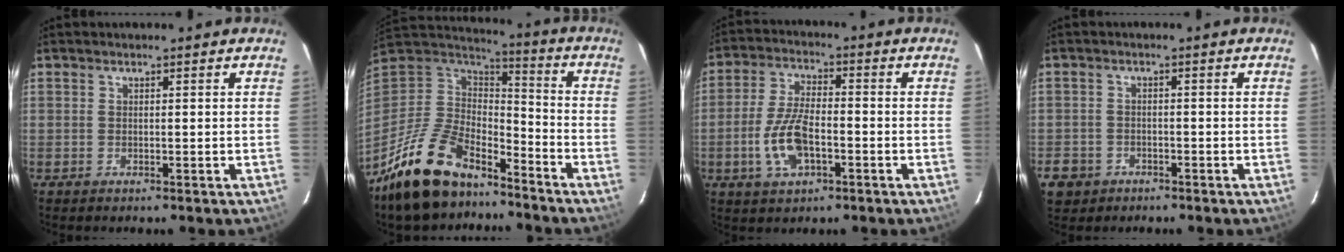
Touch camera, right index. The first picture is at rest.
{"total": 21.2, "force": [-15.3, 9.6, 11.0], "torque": [-0.243, -0.009, -0.262]}
{"total": 9.5, "force": [-3.1, 4.4, 7.8], "torque": [-0.166, 0.004, -0.054]}
{"total": 5.4, "force": [-2.6, 4.6, 1.3], "torque": [-0.053, 0.011, -0.039]}